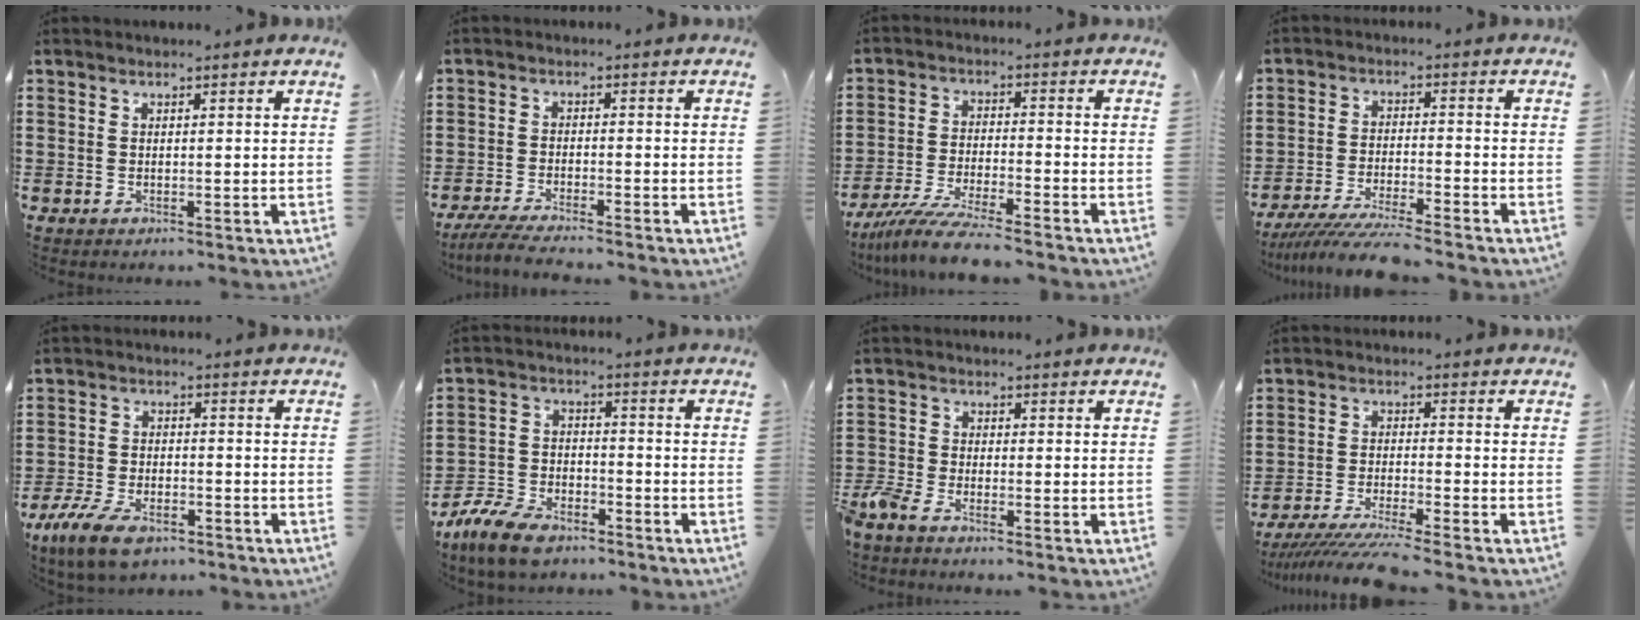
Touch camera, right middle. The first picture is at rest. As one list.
[{"total": 4.2, "force": [-3.8, 0.1, 1.7], "torque": [-0.042, -0.012, -0.076]}, {"total": 7.5, "force": [-6.8, 0.0, 3.3], "torque": [-0.071, -0.009, -0.130]}, {"total": 6.6, "force": [-6.1, -0.1, 2.4], "torque": [-0.054, -0.014, -0.118]}, {"total": 7.0, "force": [-4.7, 3.0, 4.2], "torque": [-0.101, -0.002, -0.091]}, {"total": 8.3, "force": [-7.0, 2.7, 3.5], "torque": [-0.088, 0.012, -0.140]}, {"total": 2.9, "force": [-2.6, 0.8, 0.9], "torque": [-0.054, -0.010, -0.064]}, {"total": 5.8, "force": [-5.3, -0.4, 2.3], "torque": [-0.057, -0.022, -0.104]}]